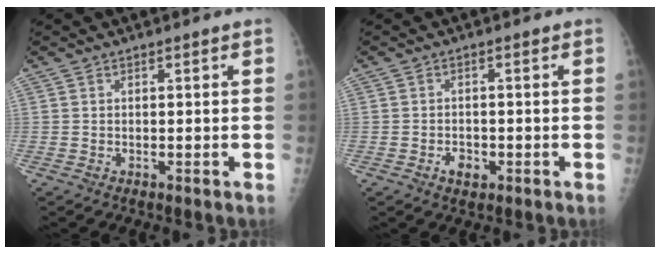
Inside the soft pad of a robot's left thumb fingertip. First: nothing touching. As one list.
[{"total": 2.7, "force": [-1.1, 2.0, 1.5], "torque": [-0.015, 0.004, -0.015]}]